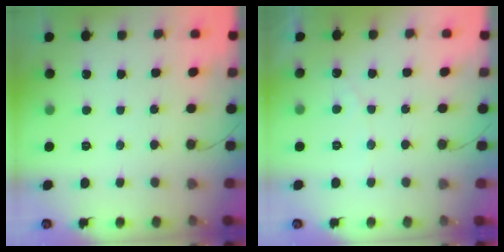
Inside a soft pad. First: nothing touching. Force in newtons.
{"total": 3.1, "press": 3.1, "slide": 0.1}